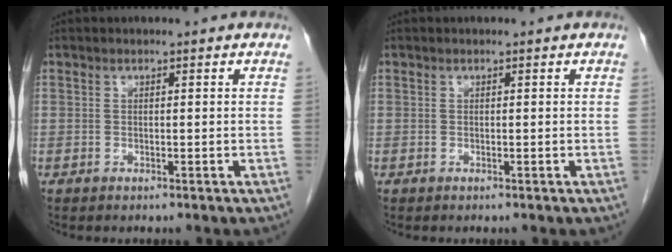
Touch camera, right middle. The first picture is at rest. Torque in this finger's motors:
{"motor_torque": [0.00, 0.00, 0.00, -0.01]}